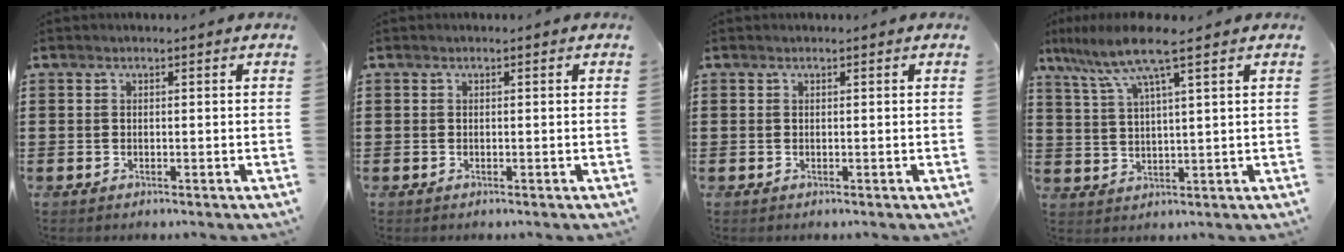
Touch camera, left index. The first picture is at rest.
{"total": 0.0}
{"total": 0.0}
{"total": 7.9, "force": [5.4, 0.4, 5.8], "torque": [-0.127, -0.013, 0.092]}